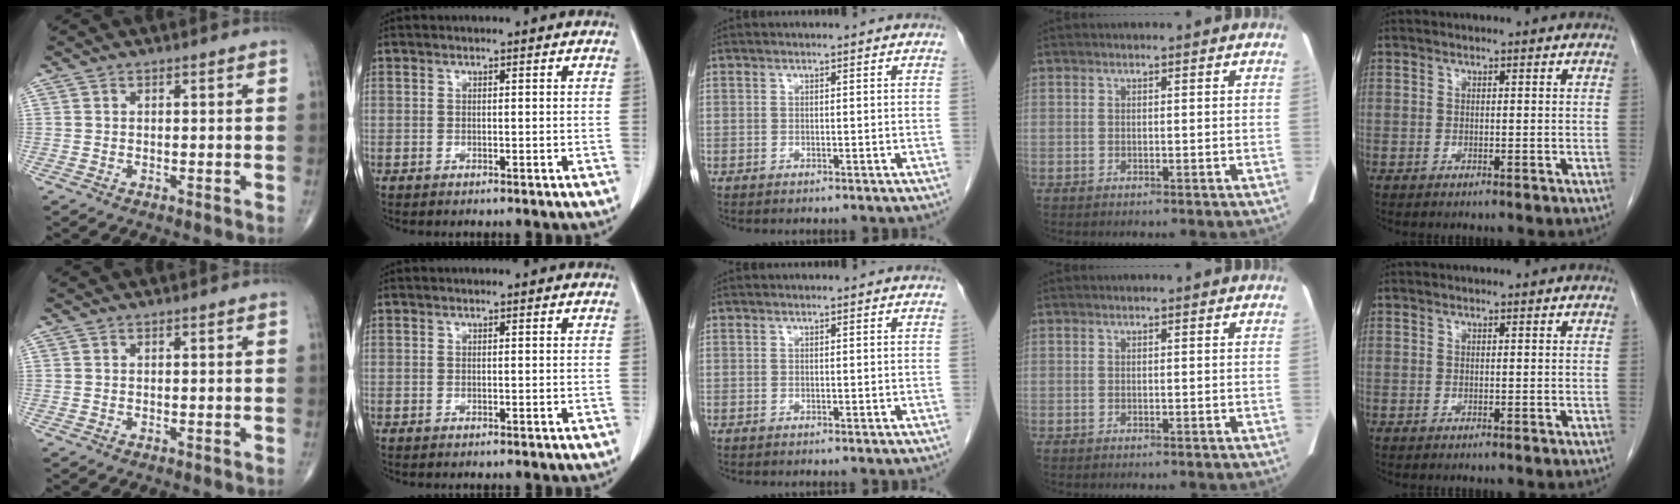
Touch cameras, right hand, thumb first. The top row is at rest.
{}